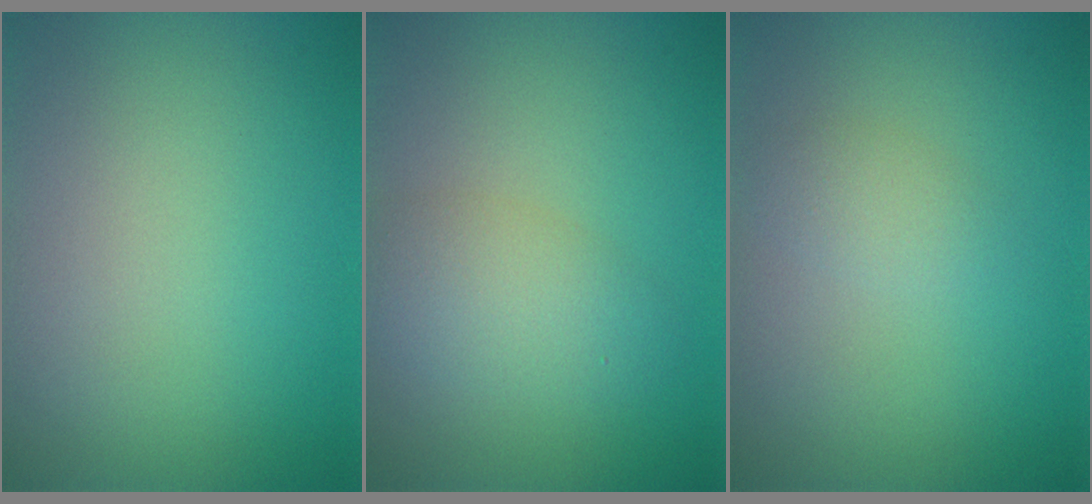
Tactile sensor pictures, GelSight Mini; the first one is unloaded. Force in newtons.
{"total": 3.4, "press": 3.4, "slide": 0.1}
{"total": 1.4, "press": 1.4, "slide": 0.1}